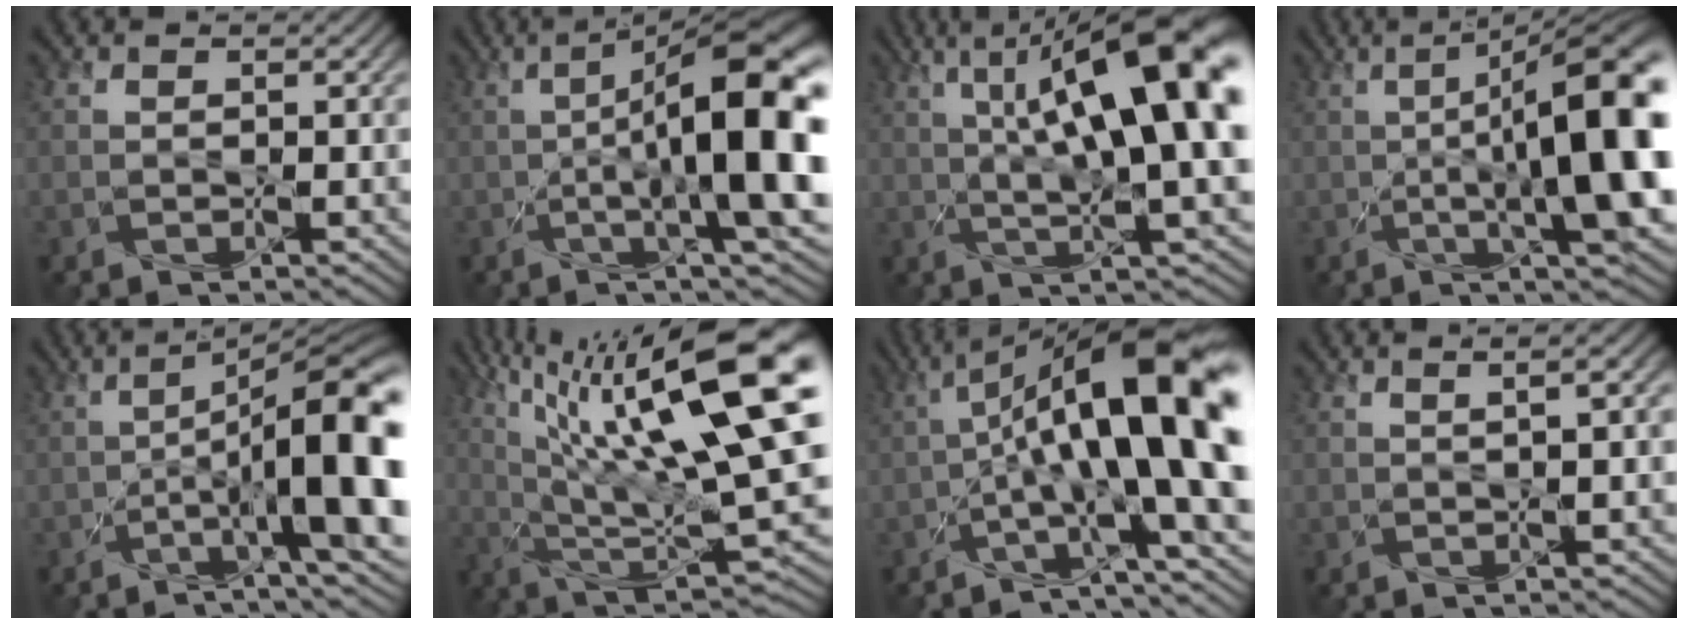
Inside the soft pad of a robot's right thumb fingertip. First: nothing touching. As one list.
[{"total": 15.2, "force": [-0.1, 4.0, 14.7], "torque": [-0.205, 0.006, -0.005]}, {"total": 15.5, "force": [4.0, 4.7, 14.2], "torque": [-0.214, 0.029, 0.056]}, {"total": 14.9, "force": [0.0, 3.9, 14.4], "torque": [-0.193, 0.007, -0.003]}, {"total": 14.3, "force": [-1.5, 3.8, 13.7], "torque": [-0.194, 0.004, -0.030]}, {"total": 21.3, "force": [8.1, 6.0, 18.8], "torque": [-0.305, 0.041, 0.135]}, {"total": 15.7, "force": [0.6, 4.0, 15.2], "torque": [-0.231, 0.028, -0.003]}, {"total": 3.4, "force": [1.1, 0.5, 3.2], "torque": [-0.040, 0.006, 0.011]}]